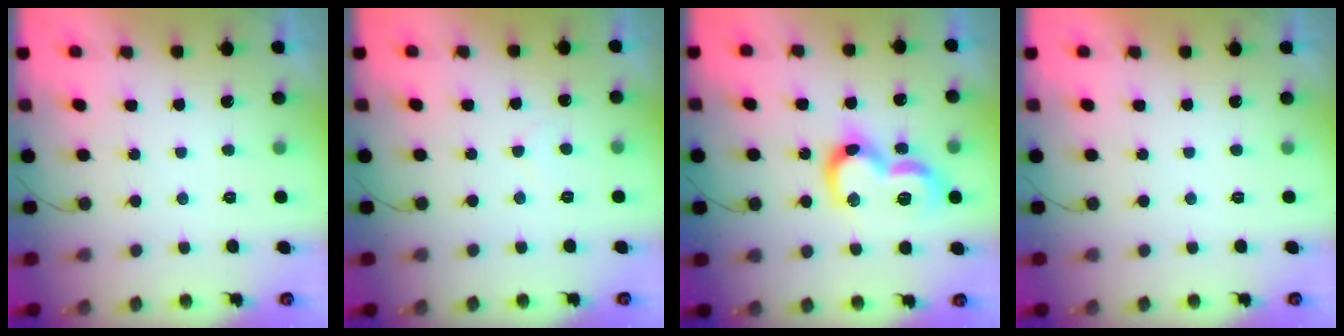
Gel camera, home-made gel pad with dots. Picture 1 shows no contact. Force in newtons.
{"total": 3.5, "press": 3.5, "slide": 0.1}
{"total": 15.6, "press": 15.6, "slide": 1.0}
{"total": 1.7, "press": 1.7, "slide": 0.1}